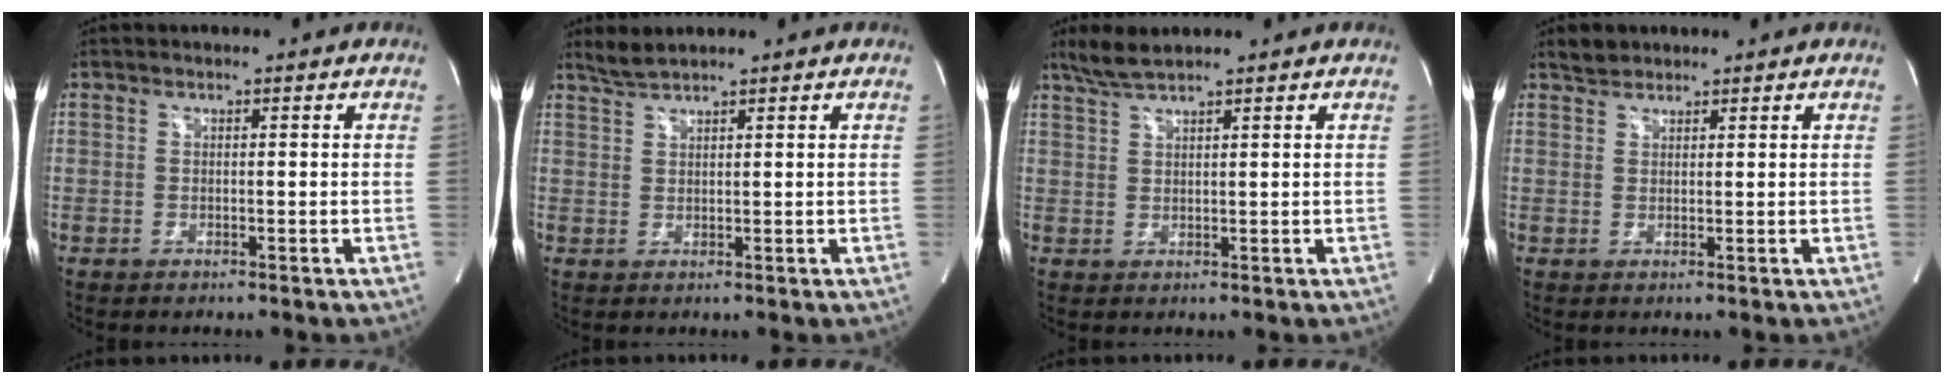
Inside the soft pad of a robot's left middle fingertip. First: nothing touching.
{"total": 2.2, "force": [2.1, -0.4, 0.5], "torque": [-0.013, 0.009, 0.049]}
{"total": 3.5, "force": [3.1, -0.1, 1.7], "torque": [-0.042, 0.011, 0.065]}
{"total": 1.9, "force": [1.7, 0.9, 0.1], "torque": [-0.005, 0.009, 0.031]}